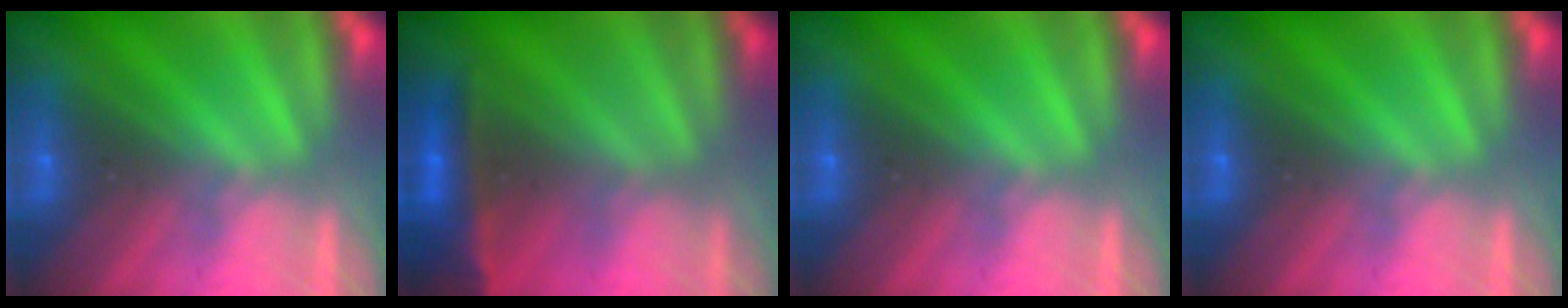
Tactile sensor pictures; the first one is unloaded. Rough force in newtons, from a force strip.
{"total": 2.4}
{"total": 0.0}
{"total": 0.0}